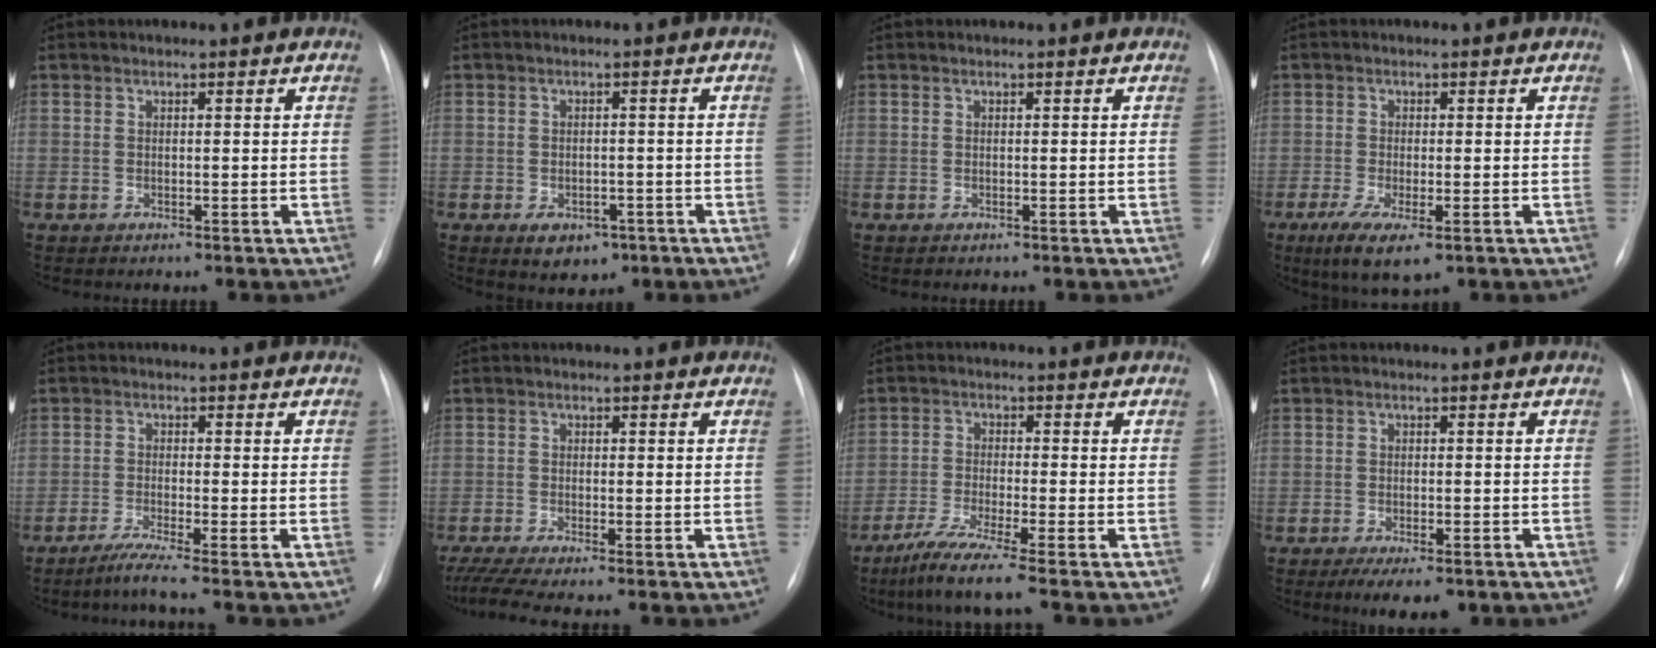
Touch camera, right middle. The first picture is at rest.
{"total": 4.9, "force": [-2.5, 3.3, 2.6], "torque": [-0.032, 0.001, -0.019]}
{"total": 0.0}
{"total": 6.3, "force": [-3.2, 1.8, 5.2], "torque": [-0.094, -0.018, -0.047]}
{"total": 3.3, "force": [-2.4, -1.1, 2.0], "torque": [-0.048, -0.014, -0.052]}
{"total": 5.1, "force": [-4.0, -0.1, 3.2], "torque": [-0.060, -0.009, -0.070]}
{"total": 7.4, "force": [-5.6, -1.3, 4.7], "torque": [-0.088, -0.031, -0.103]}
{"total": 5.7, "force": [-3.8, 1.7, 3.9], "torque": [-0.050, -0.010, -0.053]}